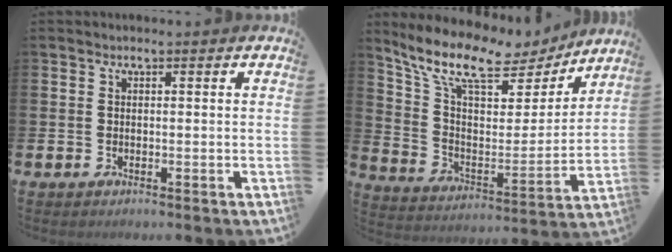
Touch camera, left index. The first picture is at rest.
{"total": 11.4, "force": [9.5, 4.1, 4.9], "torque": [-0.130, -0.058, 0.161]}